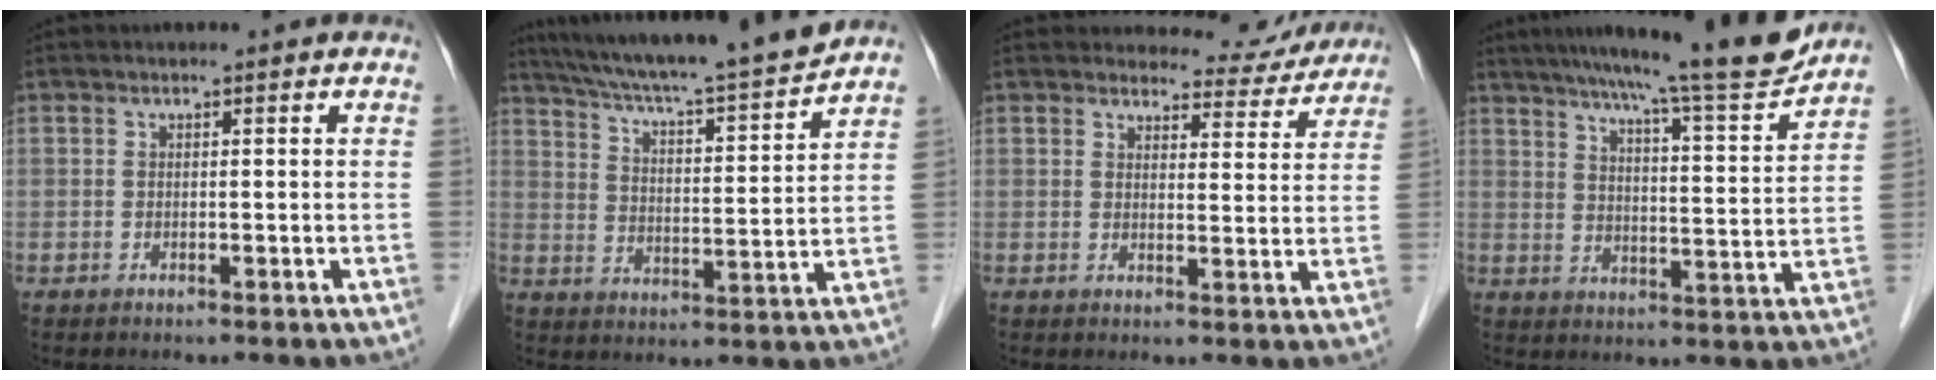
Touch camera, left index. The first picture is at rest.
{"total": 17.1, "force": [15.6, -0.6, 7.1], "torque": [-0.121, -0.012, 0.236]}
{"total": 7.8, "force": [7.5, 2.2, 0.1], "torque": [0.011, -0.013, 0.078]}
{"total": 15.6, "force": [13.8, -0.5, 7.3], "torque": [-0.110, -0.020, 0.189]}